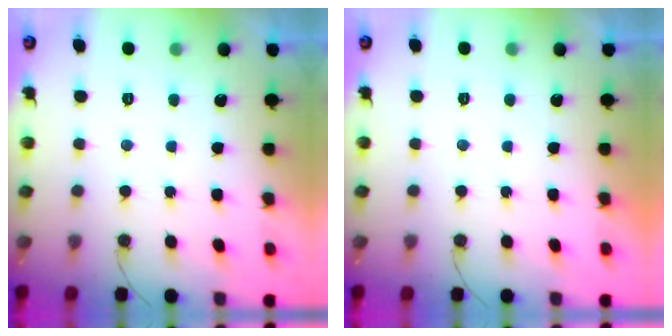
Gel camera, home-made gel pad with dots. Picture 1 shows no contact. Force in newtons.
{"total": 1.8, "press": 1.8, "slide": 0.0}